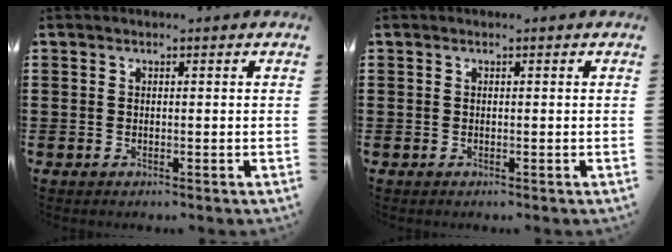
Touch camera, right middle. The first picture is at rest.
{"total": 0.0}